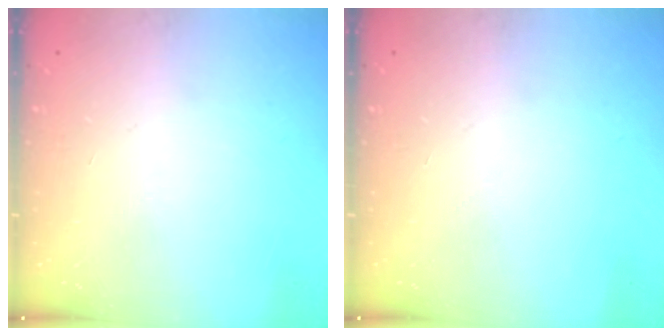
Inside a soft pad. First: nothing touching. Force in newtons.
{"total": 0.0}